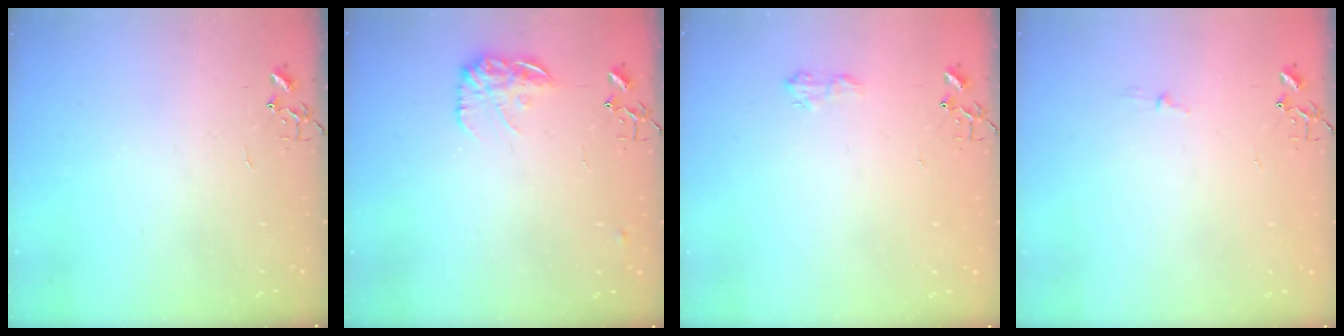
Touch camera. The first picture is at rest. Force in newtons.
{"total": 11.4, "press": 11.4, "slide": 0.6}
{"total": 7.6, "press": 7.6, "slide": 0.9}
{"total": 2.9, "press": 2.9, "slide": 0.4}